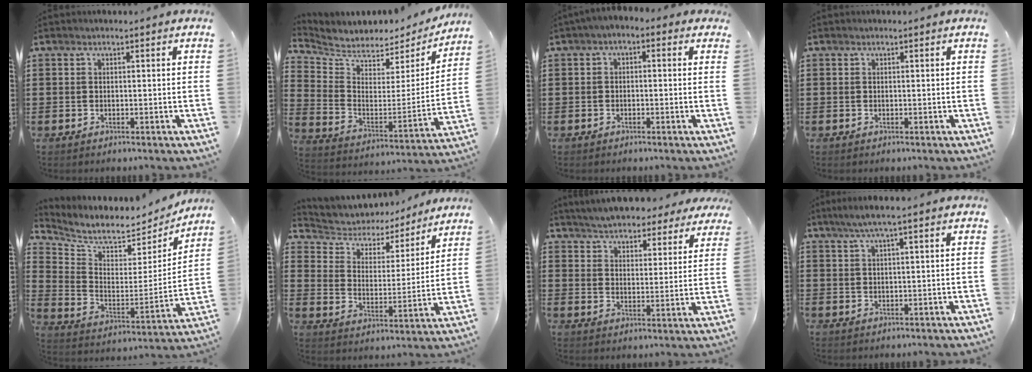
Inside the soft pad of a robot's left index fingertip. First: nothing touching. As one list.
[{"total": 4.8, "force": [4.5, 1.6, 0.1], "torque": [-0.039, -0.045, 0.074]}, {"total": 1.7, "force": [-1.5, 0.5, 0.7], "torque": [-0.022, 0.002, -0.035]}, {"total": 0.0}, {"total": 6.1, "force": [5.9, 1.0, 1.3], "torque": [-0.059, -0.055, 0.101]}, {"total": 4.4, "force": [3.7, 2.2, 0.7], "torque": [-0.042, -0.027, 0.057]}, {"total": 5.4, "force": [5.3, 0.6, 0.6], "torque": [-0.039, -0.023, 0.095]}, {"total": 3.5, "force": [2.1, 0.0, 2.8], "torque": [-0.057, 0.003, 0.035]}]